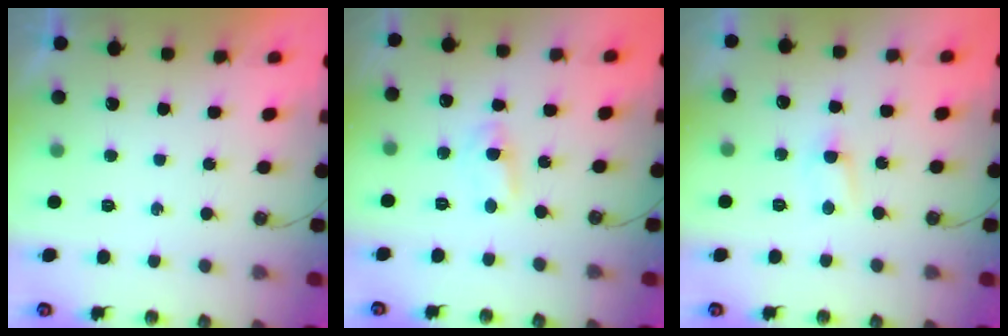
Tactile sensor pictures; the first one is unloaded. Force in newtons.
{"total": 1.7, "press": 1.7, "slide": 0.3}
{"total": 2.6, "press": 2.6, "slide": 0.3}